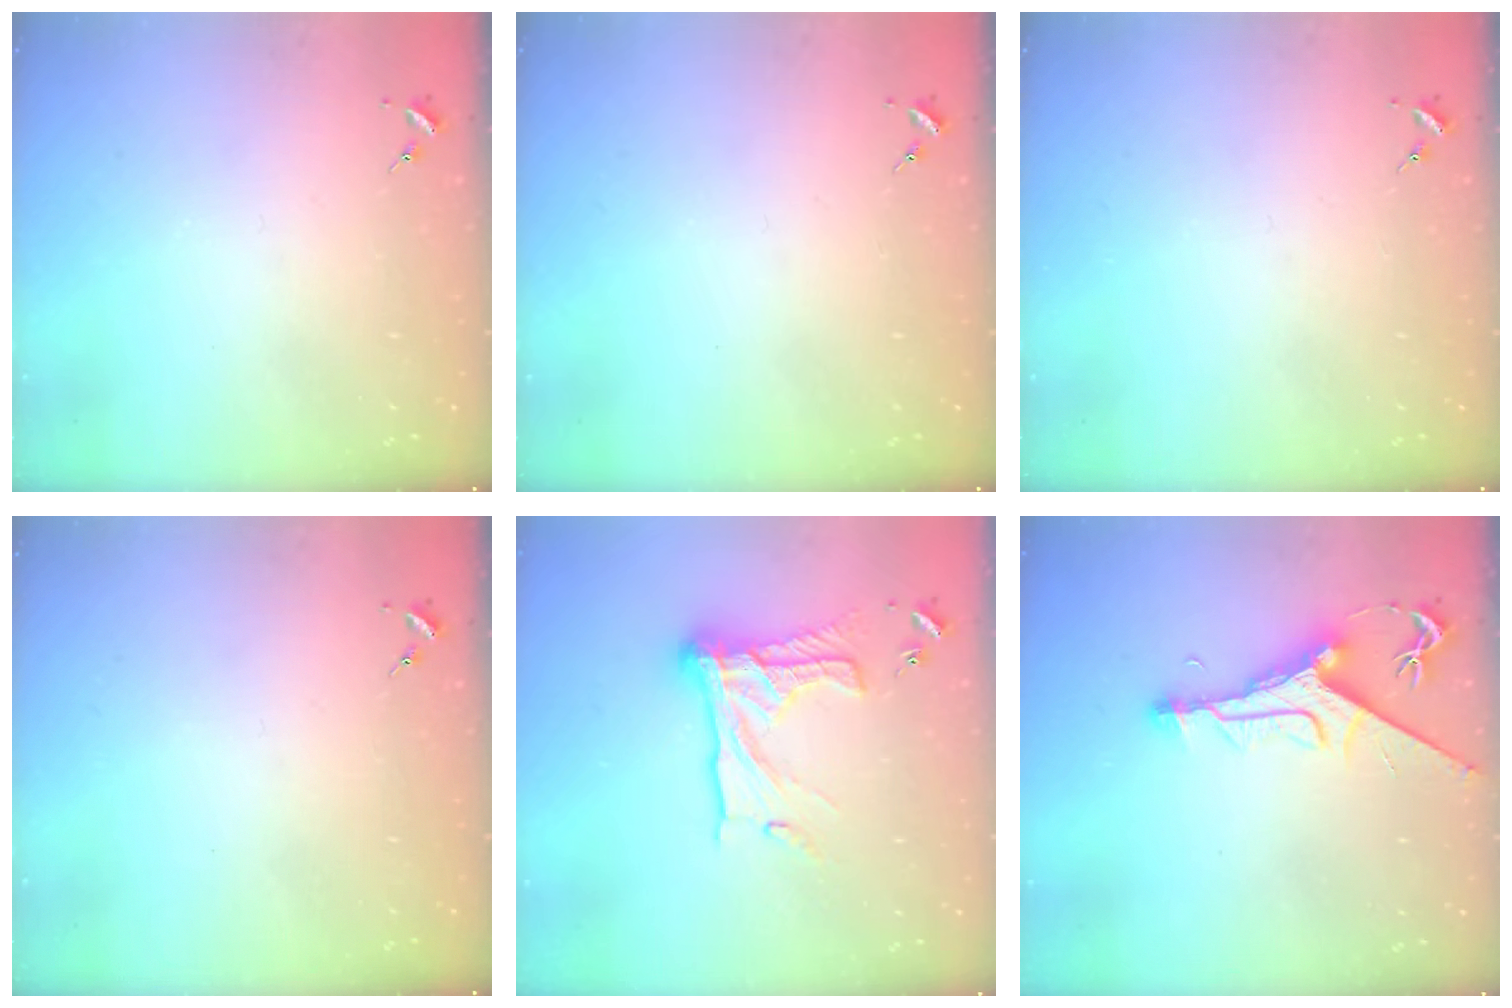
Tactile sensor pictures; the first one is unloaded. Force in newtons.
{"total": 0.0}
{"total": 0.0}
{"total": 0.0}
{"total": 18.6, "press": 18.5, "slide": 1.1}
{"total": 10.5, "press": 10.5, "slide": 0.8}